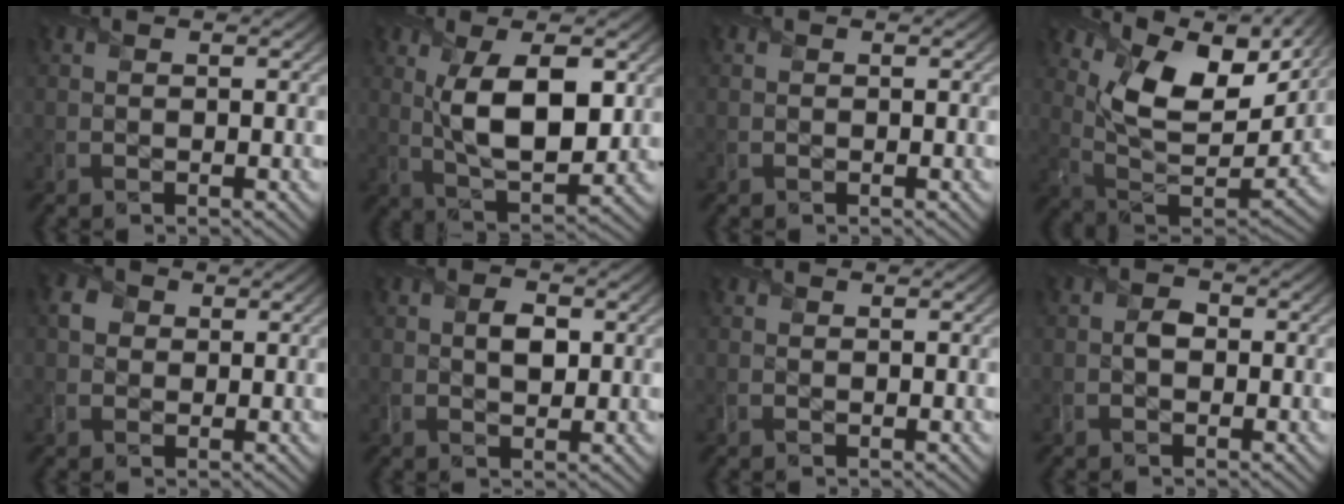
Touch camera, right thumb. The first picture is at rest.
{"total": 10.2, "force": [1.7, 4.7, 8.9], "torque": [-0.172, -0.005, 0.032]}
{"total": 0.0}
{"total": 15.0, "force": [8.5, 7.1, 10.1], "torque": [-0.221, 0.014, 0.151]}
{"total": 2.5, "force": [0.5, 2.3, 1.0], "torque": [-0.029, 0.007, 0.003]}
{"total": 2.6, "force": [0.3, 1.7, 1.9], "torque": [-0.037, -0.004, 0.003]}
{"total": 0.0}
{"total": 1.5, "force": [-0.5, 1.2, 0.8], "torque": [-0.019, -0.001, -0.014]}